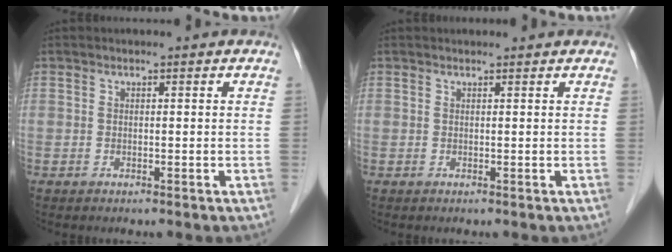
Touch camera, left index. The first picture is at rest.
{"total": 1.4, "force": [1.4, 0.3, 0.2], "torque": [-0.011, 0.016, 0.017]}